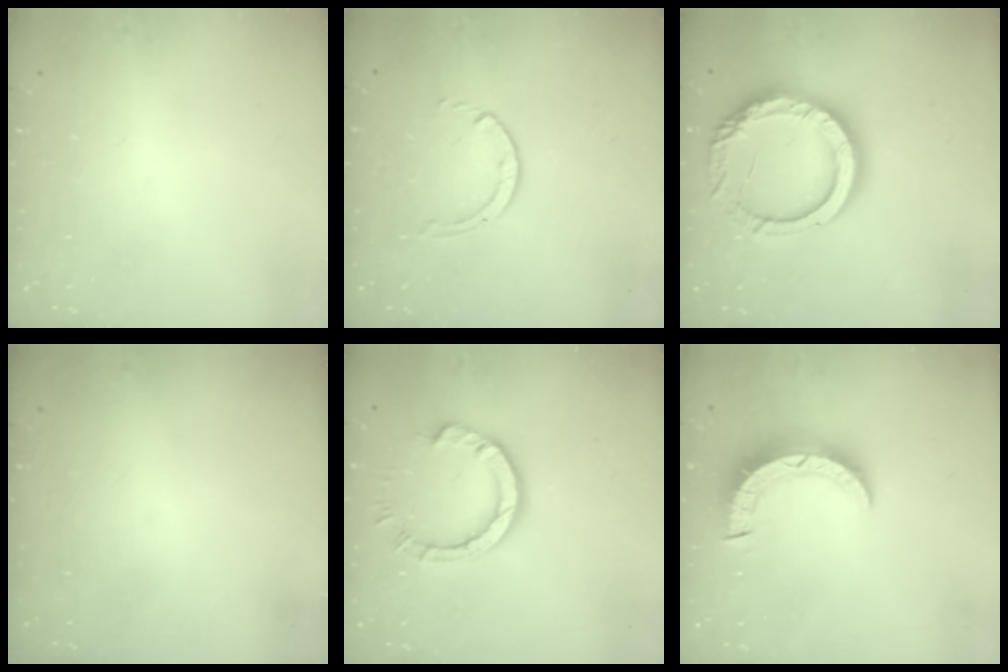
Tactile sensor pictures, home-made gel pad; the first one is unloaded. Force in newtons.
{"total": 1.4, "press": 1.4, "slide": 0.1}
{"total": 16.9, "press": 16.8, "slide": 1.2}
{"total": 0.0}
{"total": 7.7, "press": 7.7, "slide": 0.6}
{"total": 7.7, "press": 7.6, "slide": 0.8}